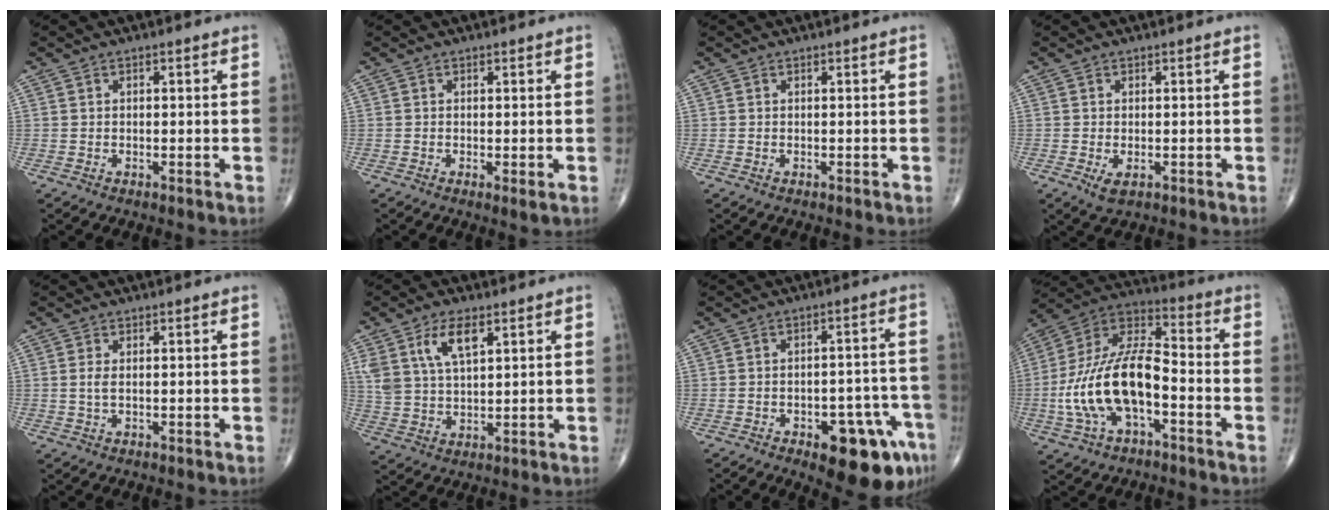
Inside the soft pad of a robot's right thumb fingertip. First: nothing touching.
{"total": 1.4, "force": [-0.3, 0.2, 1.3], "torque": [-0.031, -0.008, -0.007]}
{"total": 0.0}
{"total": 2.7, "force": [-0.9, 1.4, 2.2], "torque": [-0.039, -0.005, -0.012]}
{"total": 1.8, "force": [0.1, 0.8, 1.6], "torque": [-0.038, -0.001, 0.004]}
{"total": 8.4, "force": [4.0, 3.9, 6.3], "torque": [-0.121, -0.011, 0.084]}
{"total": 14.6, "force": [-7.4, 6.0, 11.1], "torque": [-0.101, 0.046, -0.086]}
{"total": 18.8, "force": [-4.8, 9.0, 15.8], "torque": [-0.311, 0.046, -0.088]}